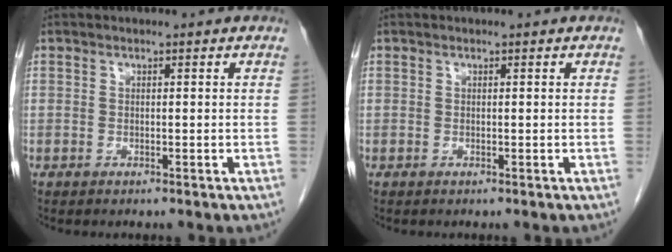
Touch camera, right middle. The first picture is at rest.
{"total": 0.0}